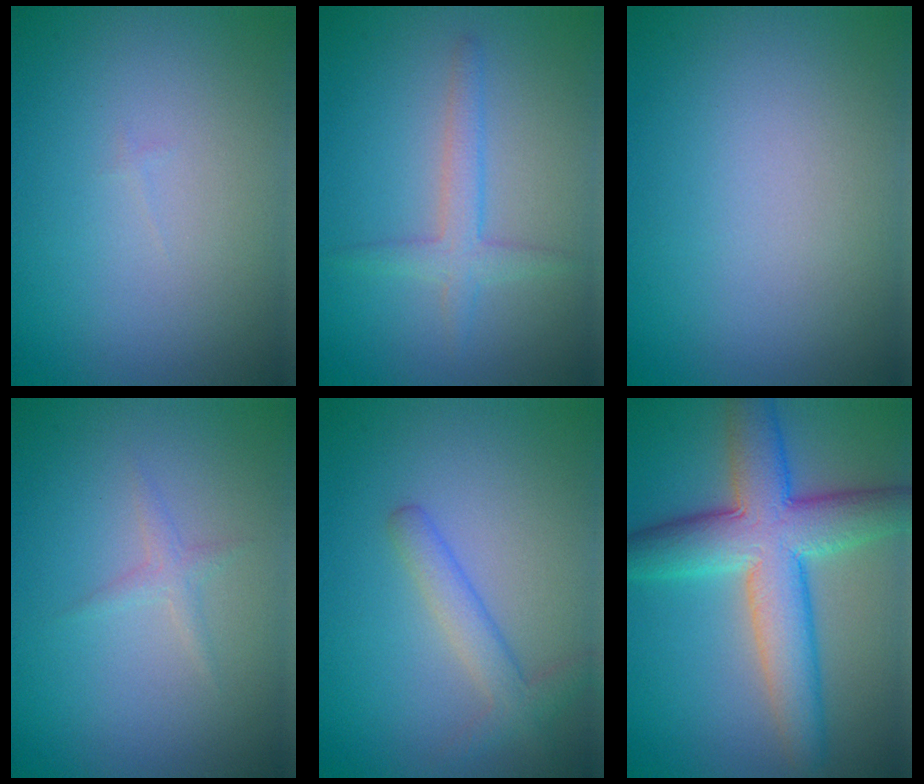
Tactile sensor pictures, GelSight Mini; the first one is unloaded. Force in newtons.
{"total": 2.3, "press": 2.3, "slide": 0.1}
{"total": 0.0}
{"total": 1.0, "press": 1.0, "slide": 0.1}
{"total": 2.5, "press": 2.5, "slide": 0.2}
{"total": 8.9, "press": 8.9, "slide": 0.3}